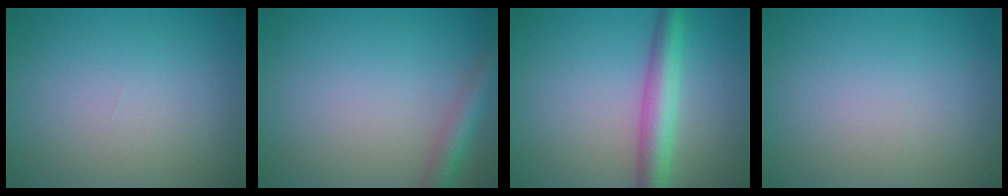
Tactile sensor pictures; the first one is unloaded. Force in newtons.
{"total": 3.0, "press": 3.0, "slide": 0.1}
{"total": 4.6, "press": 4.6, "slide": 0.0}
{"total": 0.0}